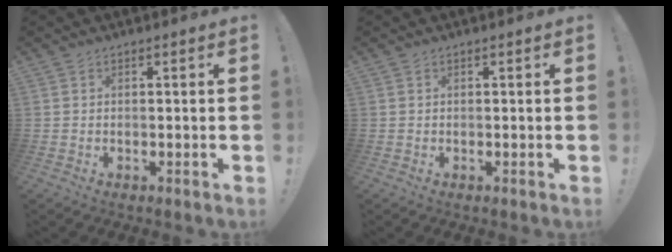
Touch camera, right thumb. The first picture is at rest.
{"total": 0.0}